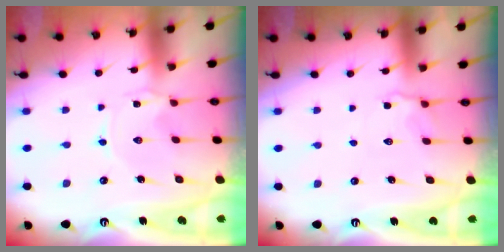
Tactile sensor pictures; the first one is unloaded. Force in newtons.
{"total": 2.8, "press": 2.6, "slide": 1.2}